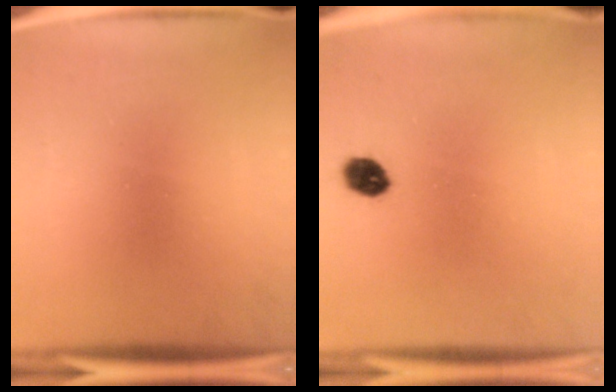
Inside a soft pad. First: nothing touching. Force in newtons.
{"total": 4.0}